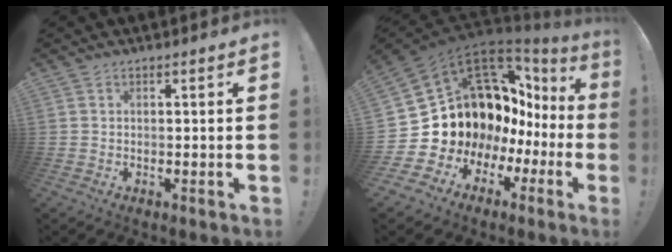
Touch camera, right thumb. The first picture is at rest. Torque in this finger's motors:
{"motor_torque": [2.51, 2.50, 1.24, -0.99, 0.22]}